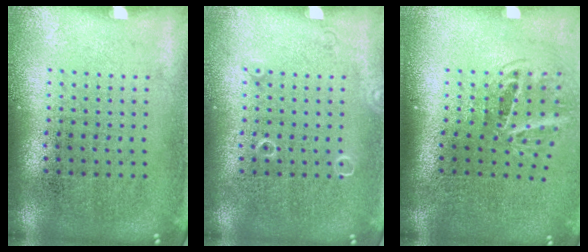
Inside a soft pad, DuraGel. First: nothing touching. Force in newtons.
{"total": 0.7, "press": 0.7, "slide": 0.1}
{"total": 2.0, "press": 1.3, "slide": 1.5}